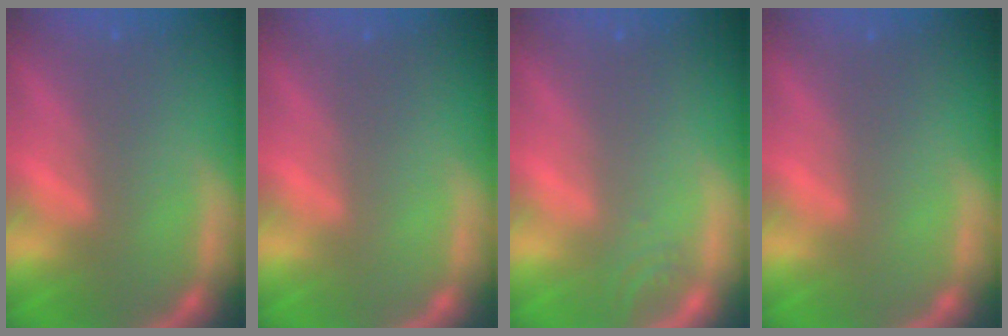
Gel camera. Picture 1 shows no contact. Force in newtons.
{"total": 0.0}
{"total": 1.0}
{"total": 0.0}